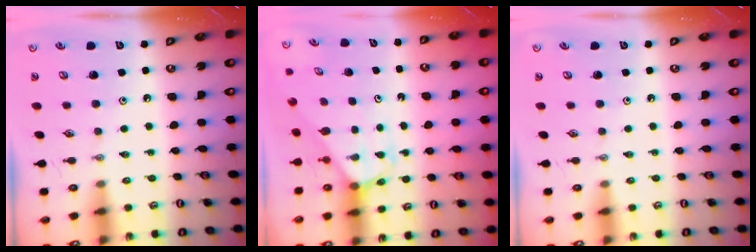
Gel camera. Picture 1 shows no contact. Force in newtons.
{"total": 2.6, "press": 2.6, "slide": 0.2}
{"total": 0.0}